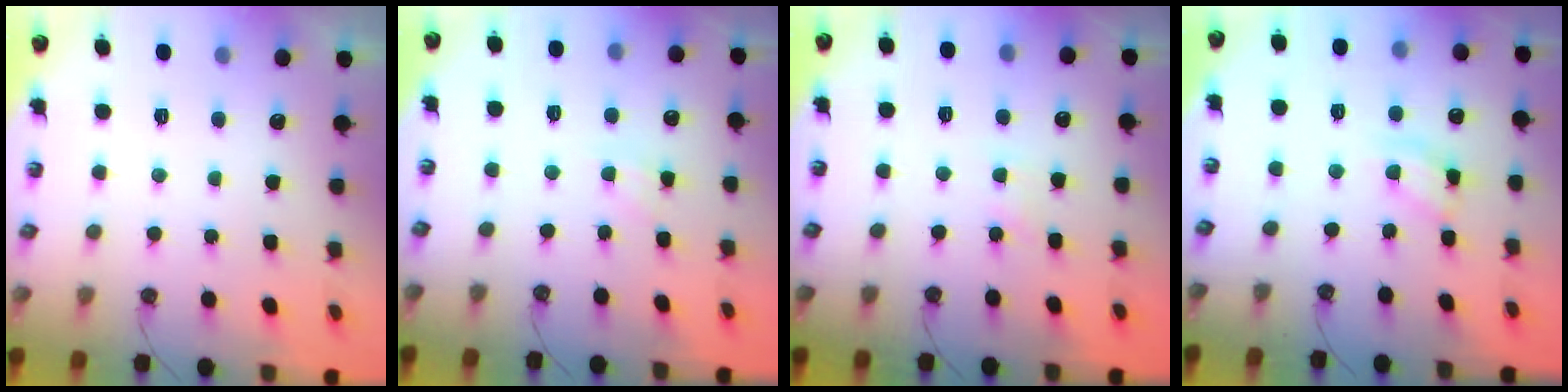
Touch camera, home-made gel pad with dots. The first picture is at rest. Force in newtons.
{"total": 1.3, "press": 1.3, "slide": 0.2}
{"total": 4.2, "press": 4.1, "slide": 0.5}
{"total": 8.2, "press": 8.2, "slide": 0.5}